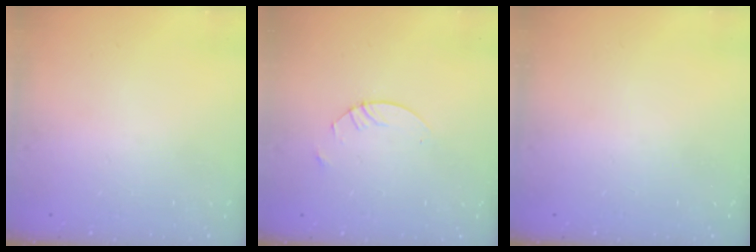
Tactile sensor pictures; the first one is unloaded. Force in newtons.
{"total": 2.4, "press": 2.4, "slide": 0.1}
{"total": 0.0}